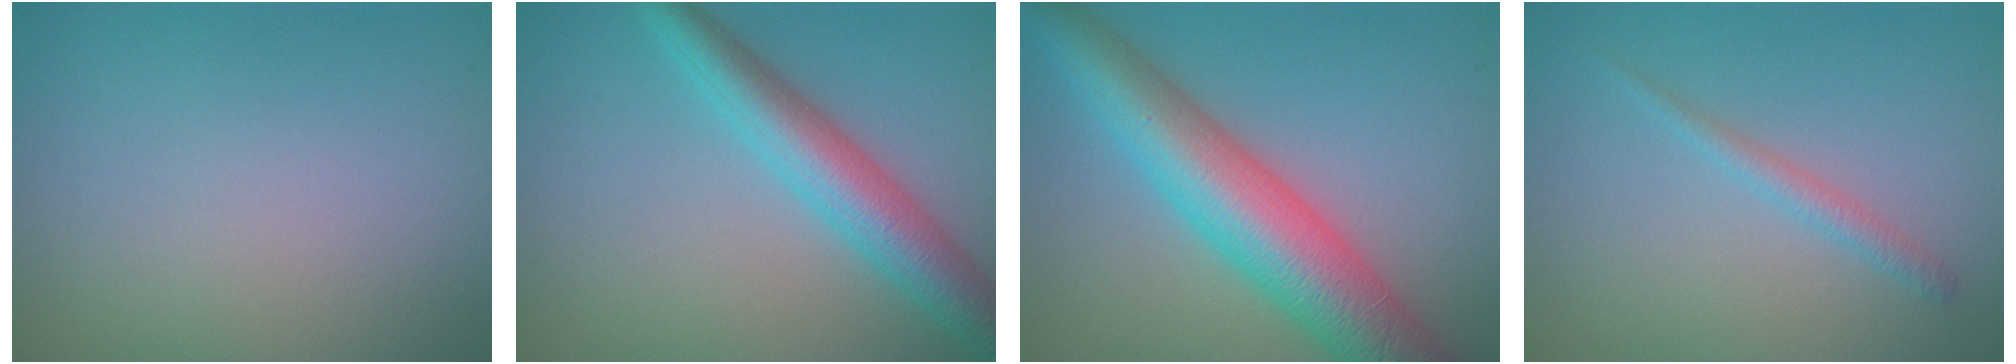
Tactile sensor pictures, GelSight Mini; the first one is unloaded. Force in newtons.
{"total": 5.7, "press": 5.7, "slide": 0.2}
{"total": 9.7, "press": 9.7, "slide": 0.3}
{"total": 1.4, "press": 1.4, "slide": 0.1}